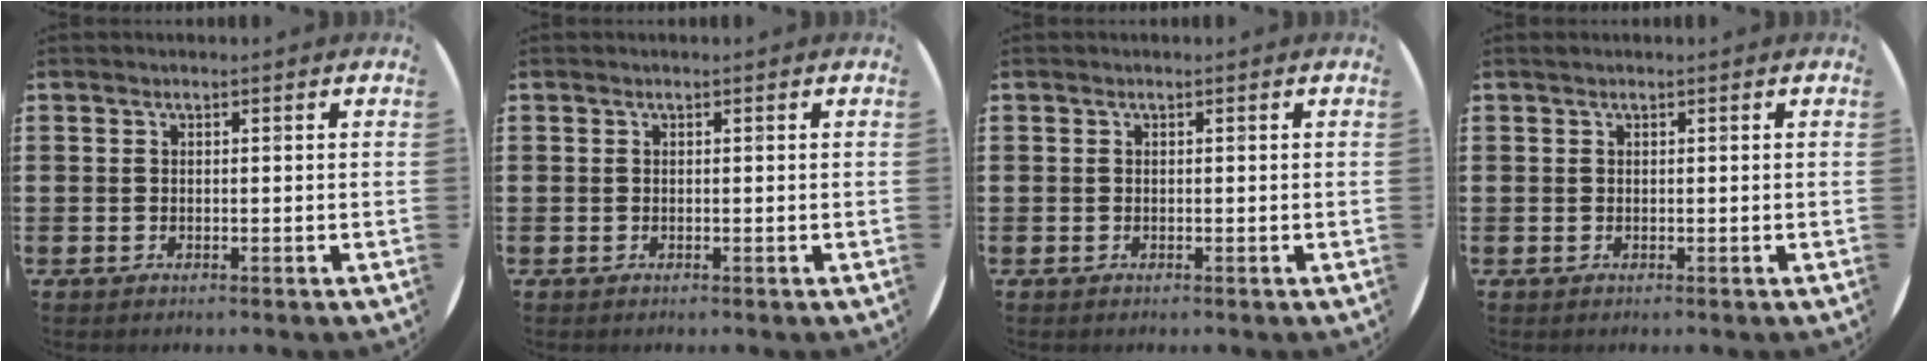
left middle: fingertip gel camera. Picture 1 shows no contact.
{"total": 0.0}
{"total": 0.0}
{"total": 0.0}